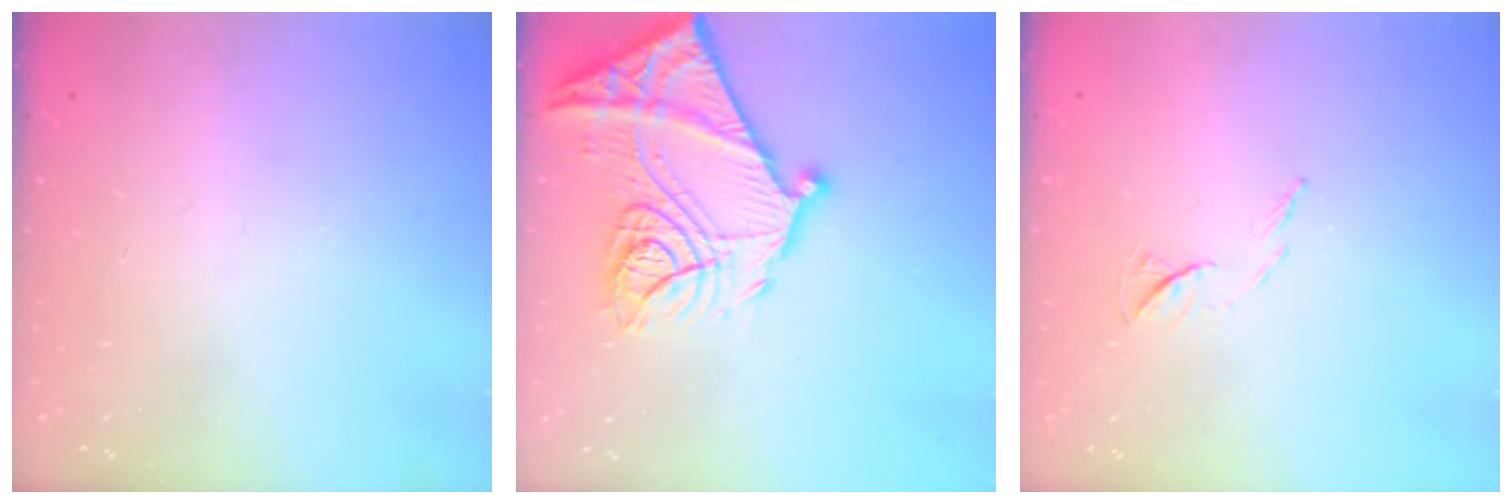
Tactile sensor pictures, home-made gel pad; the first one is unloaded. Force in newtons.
{"total": 25.4, "press": 25.3, "slide": 2.5}
{"total": 5.7, "press": 5.6, "slide": 1.2}